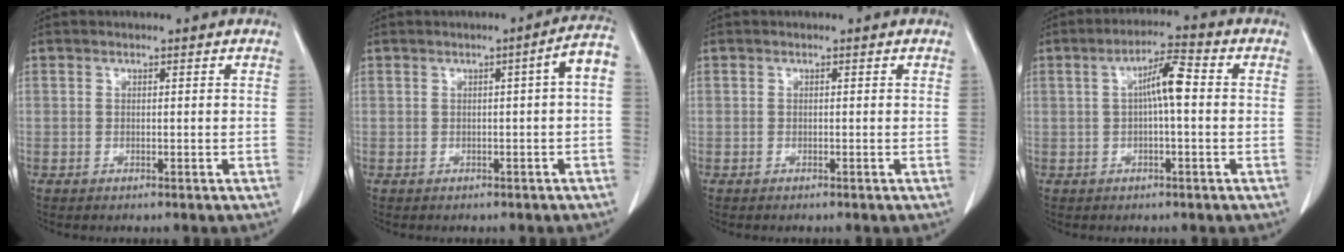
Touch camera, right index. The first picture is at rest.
{"total": 3.9, "force": [-0.1, 0.0, 3.9], "torque": [-0.045, 0.009, -0.002]}
{"total": 0.0}
{"total": 5.6, "force": [0.3, 0.8, 5.5], "torque": [-0.096, 0.015, 0.003]}